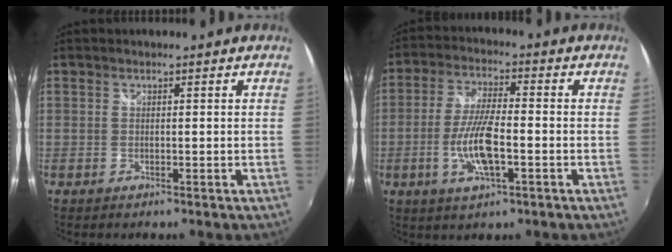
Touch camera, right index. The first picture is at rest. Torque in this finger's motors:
{"motor_torque": [0.37, -0.10, 0.28, 0.07]}